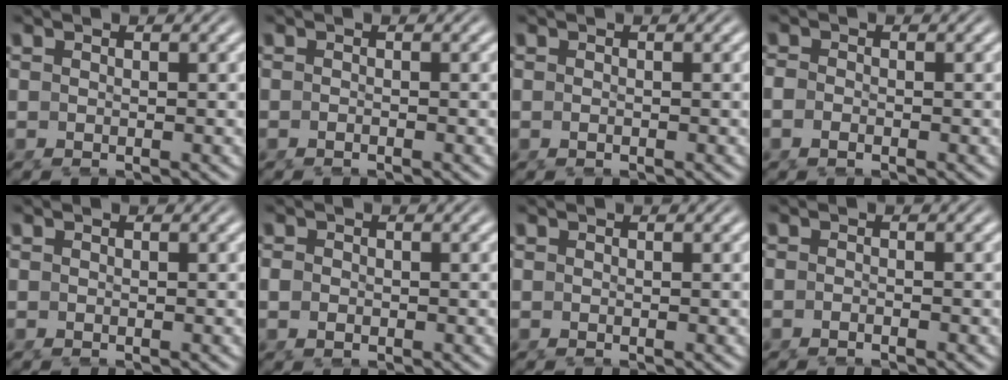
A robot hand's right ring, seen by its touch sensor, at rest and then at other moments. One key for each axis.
{"total": 0.7, "fx": -0.6, "fy": -0.4, "fz": 0.1, "tx": -0.002, "ty": -0.004, "tz": -0.010}
{"total": 0.5, "fx": -0.4, "fy": -0.3, "fz": 0.1, "tx": -0.004, "ty": -0.006, "tz": -0.004}
{"total": 1.3, "fx": -0.9, "fy": 0.7, "fz": 0.6, "tx": -0.015, "ty": -0.010, "tz": -0.015}
{"total": 0.0}
{"total": 0.9, "fx": -0.6, "fy": 0.3, "fz": 0.5, "tx": -0.012, "ty": -0.013, "tz": -0.003}
{"total": 0.0}
{"total": 1.0, "fx": -0.9, "fy": -0.4, "fz": 0.0, "tx": -0.001, "ty": -0.006, "tz": -0.015}